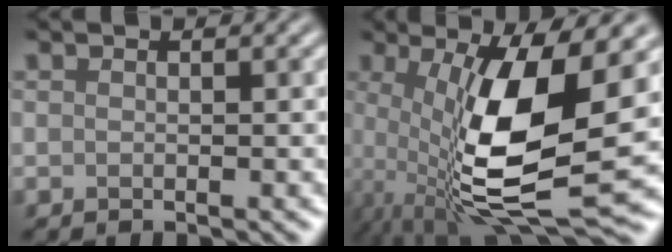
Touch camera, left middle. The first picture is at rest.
{"total": 11.9, "force": [-0.3, 3.5, 11.4], "torque": [-0.209, -0.019, -0.001]}